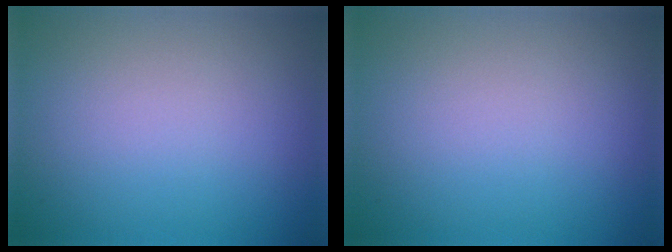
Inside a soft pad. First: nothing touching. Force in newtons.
{"total": 0.0}